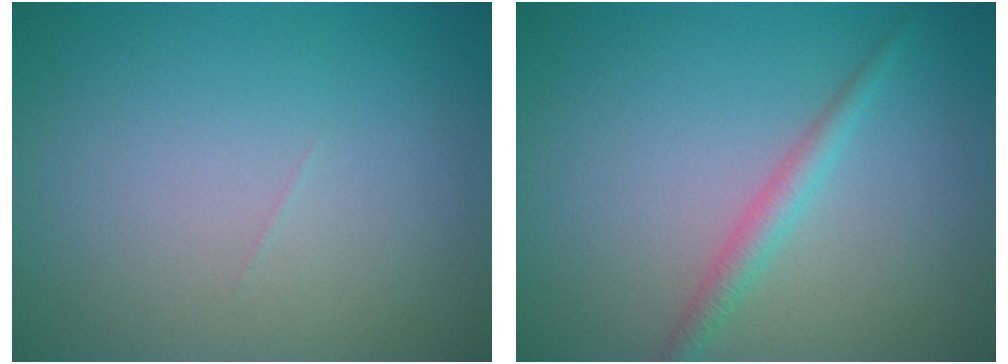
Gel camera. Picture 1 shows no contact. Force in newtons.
{"total": 1.8, "press": 1.8, "slide": 0.1}